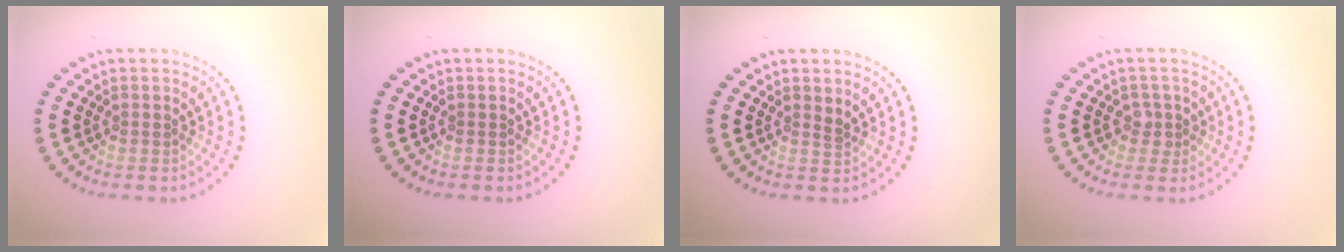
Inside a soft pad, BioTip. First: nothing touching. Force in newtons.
{"total": 0.0}
{"total": 0.6, "press": 0.4, "slide": 0.5}
{"total": 1.3, "press": 1.1, "slide": 0.6}